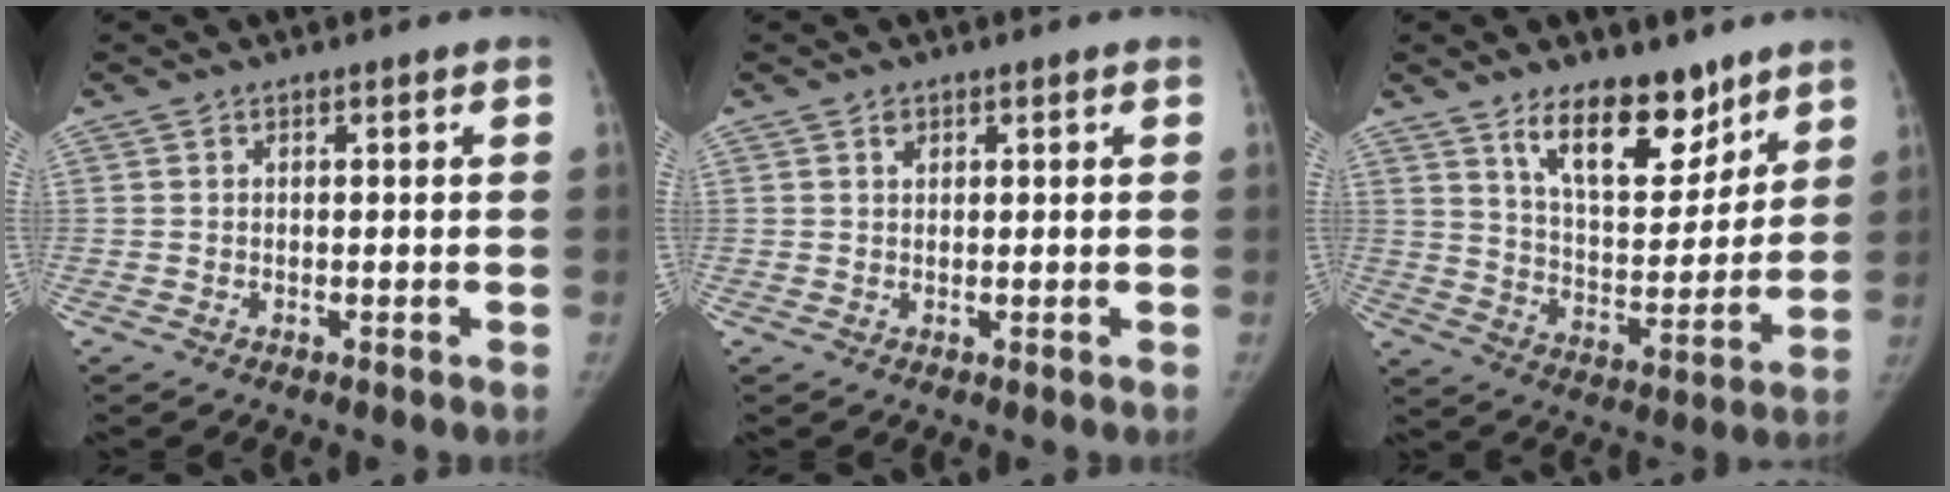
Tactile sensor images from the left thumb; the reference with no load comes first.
{"total": 1.2, "force": [0.7, 0.9, 0.5], "torque": [-0.001, -0.004, 0.011]}
{"total": 15.1, "force": [10.2, 6.7, 8.8], "torque": [-0.095, -0.078, 0.178]}